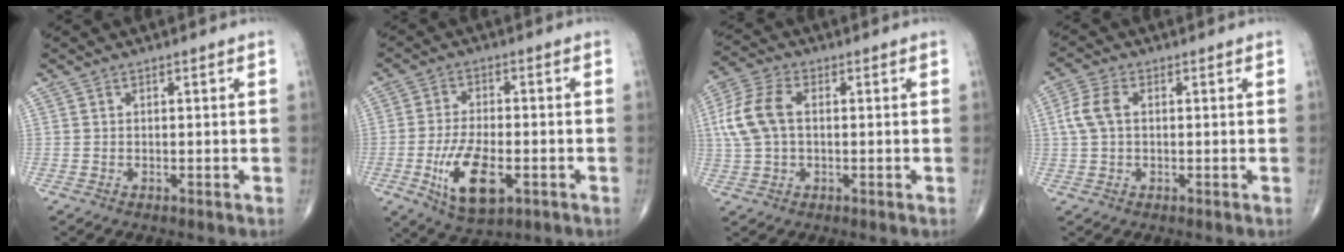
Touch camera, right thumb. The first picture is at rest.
{"total": 11.2, "force": [-3.6, 5.0, 9.3], "torque": [-0.169, 0.001, -0.058]}
{"total": 9.4, "force": [1.0, 5.7, 7.4], "torque": [-0.174, 0.020, 0.017]}
{"total": 5.0, "force": [0.6, 3.1, 3.9], "torque": [-0.097, 0.014, 0.008]}